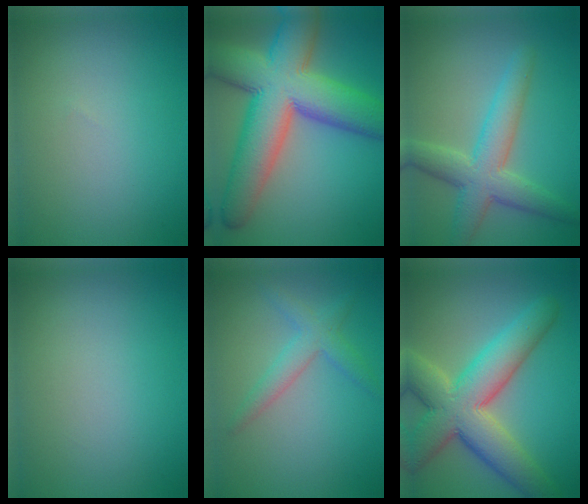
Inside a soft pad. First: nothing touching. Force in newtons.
{"total": 14.0, "press": 14.0, "slide": 0.5}
{"total": 5.6, "press": 5.6, "slide": 0.1}
{"total": 0.0}
{"total": 2.6, "press": 2.6, "slide": 0.1}
{"total": 10.0, "press": 9.9, "slide": 0.9}